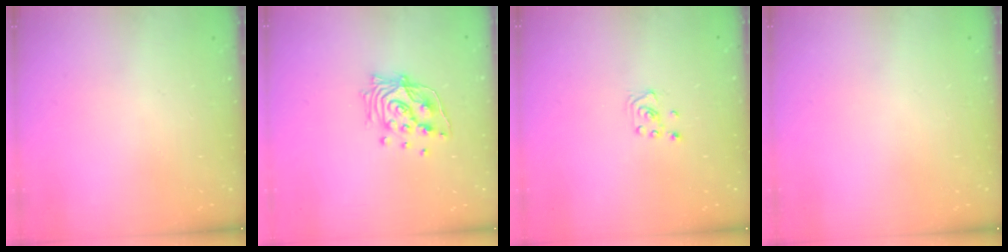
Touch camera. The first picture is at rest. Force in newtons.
{"total": 13.7, "press": 13.4, "slide": 3.0}
{"total": 3.0, "press": 2.9, "slide": 0.3}
{"total": 0.0}